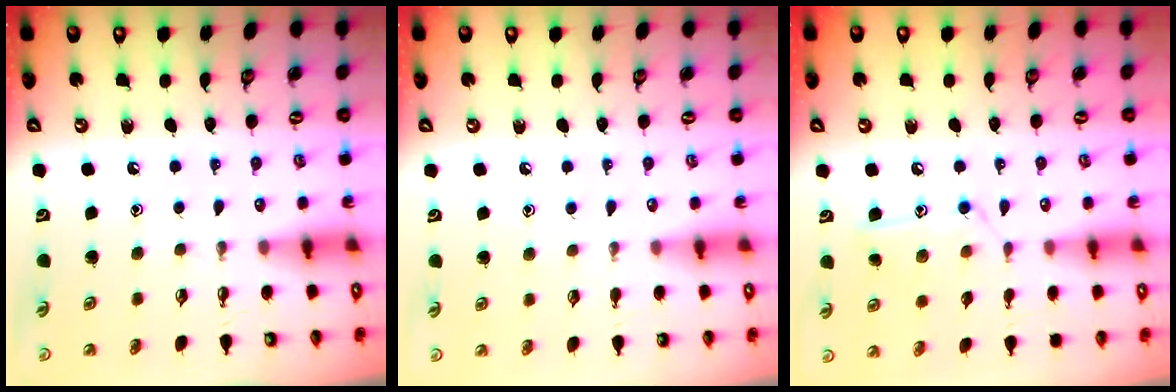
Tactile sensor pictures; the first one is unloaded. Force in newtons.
{"total": 2.7, "press": 2.6, "slide": 0.3}
{"total": 10.9, "press": 10.8, "slide": 0.6}